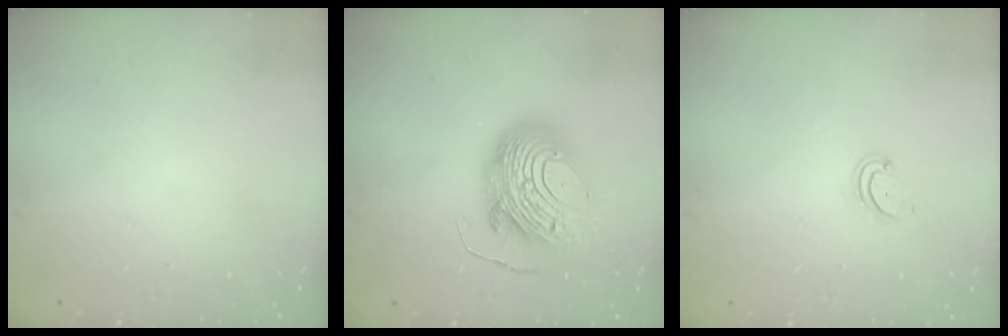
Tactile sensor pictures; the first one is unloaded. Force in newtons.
{"total": 14.7, "press": 14.7, "slide": 1.1}
{"total": 2.2, "press": 2.2, "slide": 0.2}